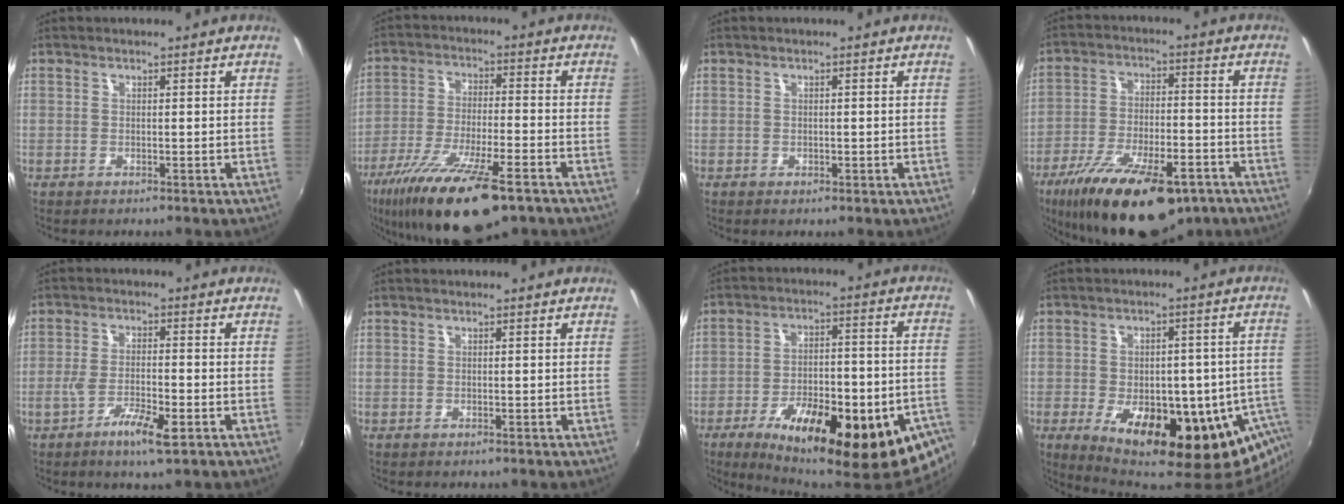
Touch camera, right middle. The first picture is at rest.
{"total": 18.9, "force": [-12.9, 4.8, 13.1], "torque": [-0.255, -0.048, -0.221]}
{"total": 0.8, "force": [-0.2, 0.7, 0.4], "torque": [-0.003, -0.003, -0.005]}
{"total": 21.6, "force": [-14.2, 8.2, 14.1], "torque": [-0.263, -0.040, -0.219]}
{"total": 6.4, "force": [-3.5, 1.0, 5.3], "torque": [-0.110, -0.011, -0.064]}
{"total": 0.0}
{"total": 29.9, "force": [-17.2, 10.1, 22.3], "torque": [-0.331, -0.021, -0.227]}
{"total": 25.4, "force": [-9.9, 11.8, 20.1], "torque": [-0.295, -0.042, -0.115]}